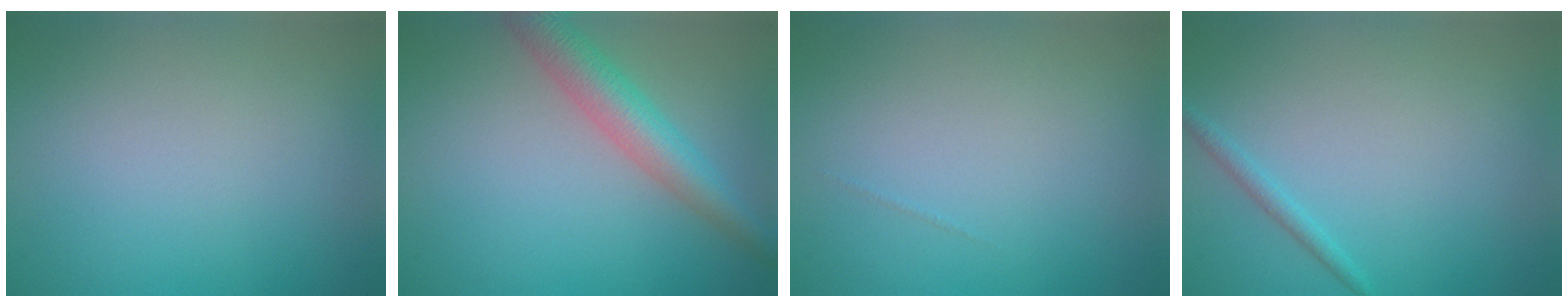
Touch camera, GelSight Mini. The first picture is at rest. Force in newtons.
{"total": 4.6, "press": 4.6, "slide": 0.1}
{"total": 0.0}
{"total": 1.1, "press": 1.1, "slide": 0.0}